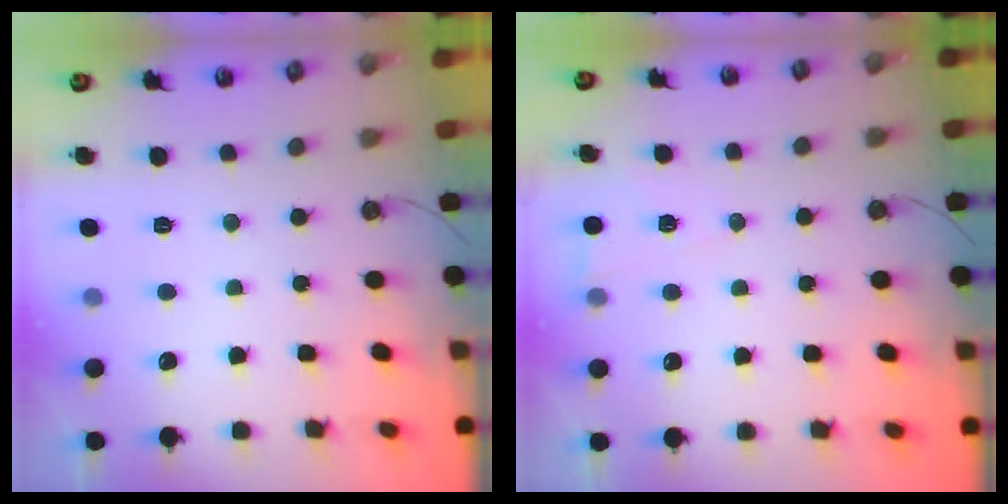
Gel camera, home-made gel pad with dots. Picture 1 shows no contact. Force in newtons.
{"total": 5.2, "press": 5.2, "slide": 0.2}